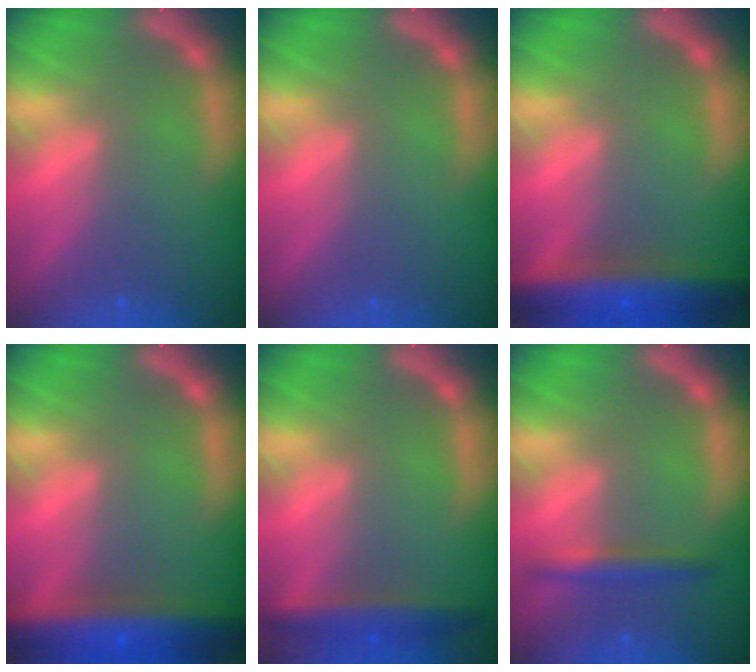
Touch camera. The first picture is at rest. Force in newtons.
{"total": 0.0}
{"total": 9.0}
{"total": 9.5}
{"total": 4.0}
{"total": 2.4}